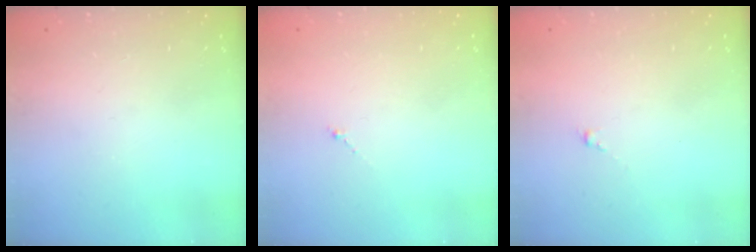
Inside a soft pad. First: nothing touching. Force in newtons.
{"total": 0.0}
{"total": 0.0}